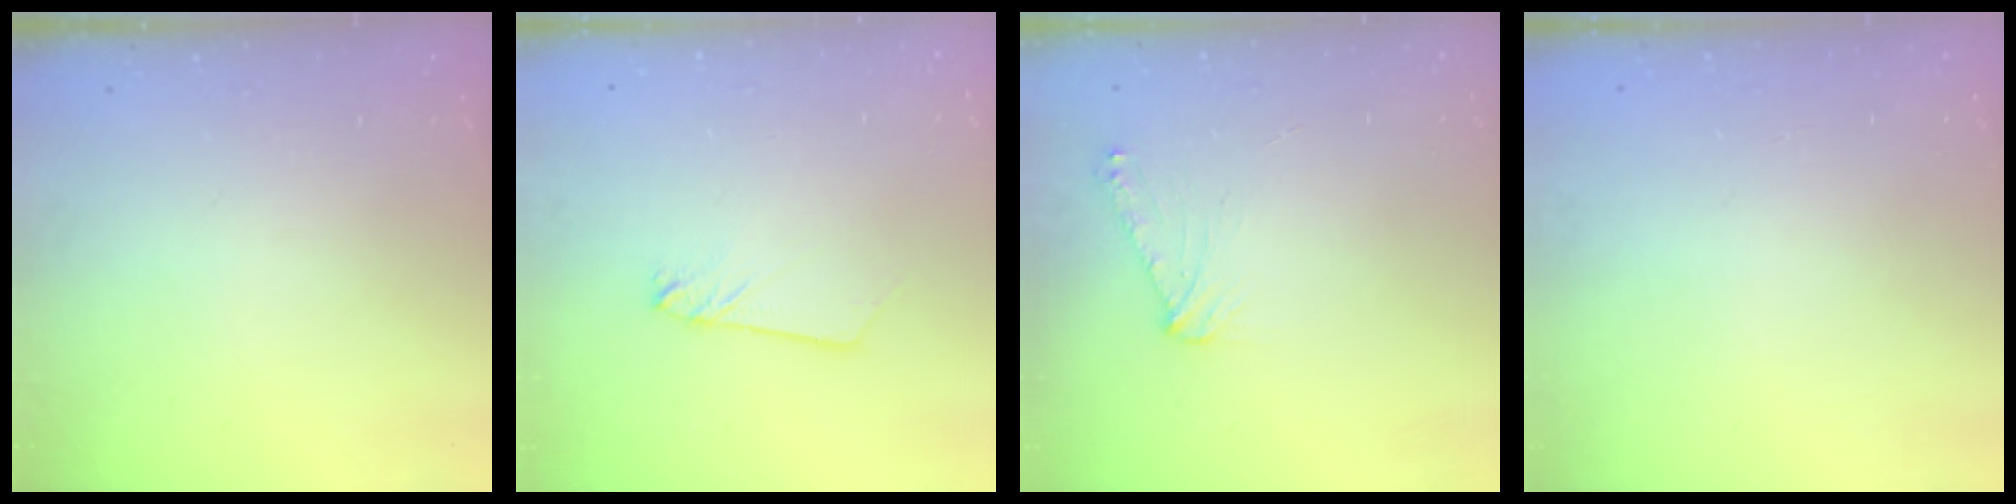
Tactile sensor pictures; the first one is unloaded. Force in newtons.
{"total": 2.2, "press": 2.2, "slide": 0.1}
{"total": 6.7, "press": 6.6, "slide": 1.1}
{"total": 0.0}